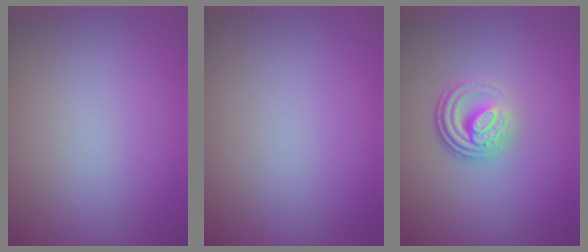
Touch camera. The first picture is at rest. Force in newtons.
{"total": 0.0}
{"total": 4.2, "press": 2.8, "slide": 3.1}